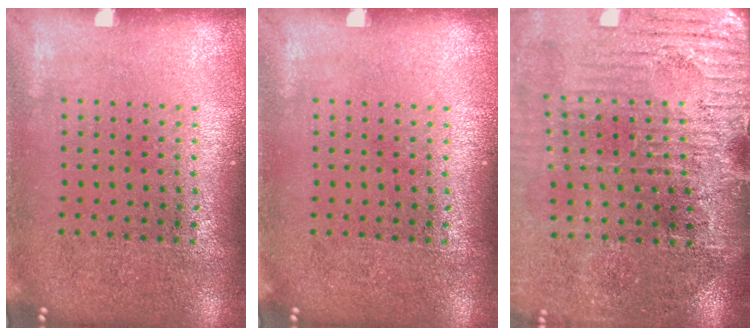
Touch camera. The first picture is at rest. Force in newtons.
{"total": 0.0}
{"total": 3.6, "press": 3.5, "slide": 0.9}